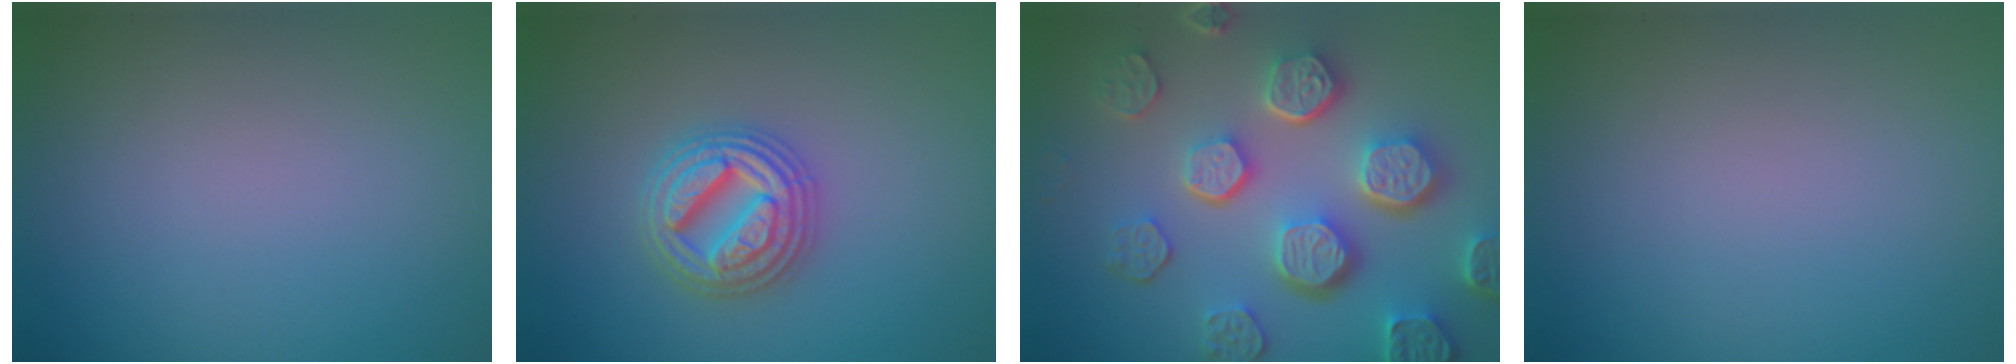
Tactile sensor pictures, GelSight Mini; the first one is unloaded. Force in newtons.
{"total": 4.9, "press": 4.8, "slide": 0.7}
{"total": 8.1, "press": 6.1, "slide": 5.3}
{"total": 0.0}